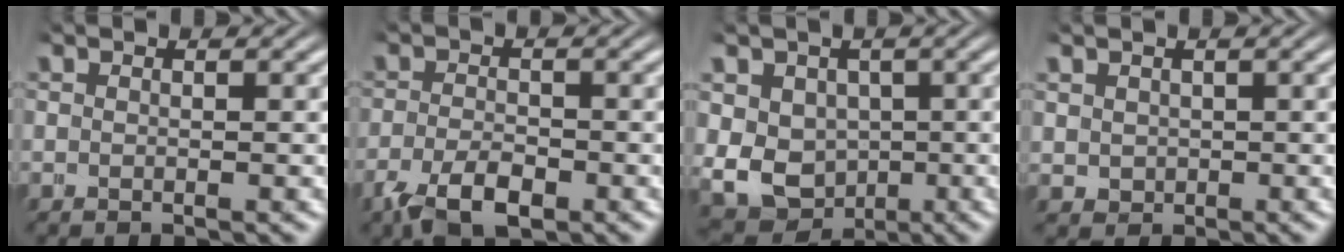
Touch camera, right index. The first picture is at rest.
{"total": 3.9, "force": [-2.9, 1.9, 1.9], "torque": [-0.042, -0.025, -0.030]}
{"total": 10.4, "force": [-2.7, 9.7, 2.5], "torque": [-0.092, -0.064, -0.022]}
{"total": 1.2, "force": [0.2, 1.0, -0.7], "torque": [-0.004, -0.016, 0.026]}